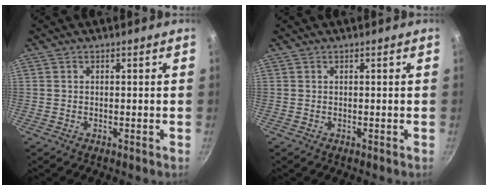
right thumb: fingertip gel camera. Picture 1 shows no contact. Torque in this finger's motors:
{"motor_torque": [0.00, 0.30, 0.31, -0.11, -0.02]}